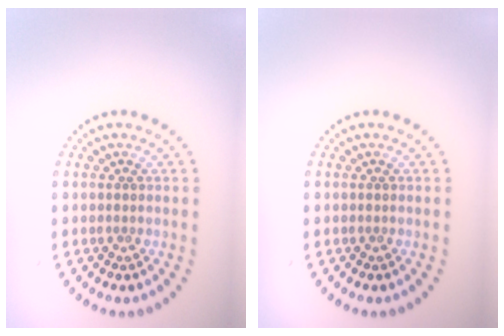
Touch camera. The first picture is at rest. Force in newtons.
{"total": 0.0}